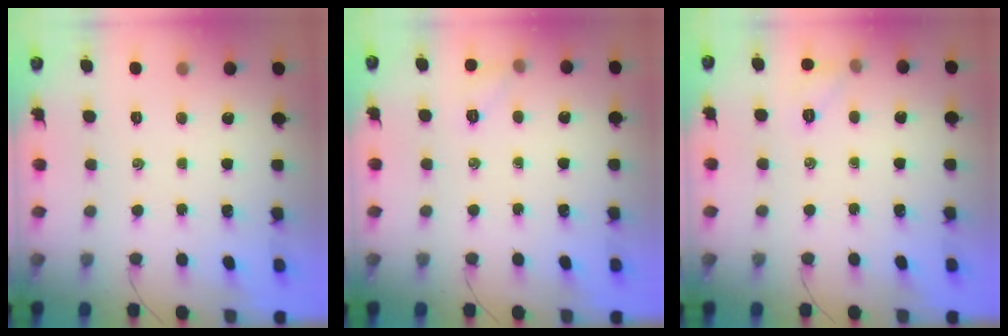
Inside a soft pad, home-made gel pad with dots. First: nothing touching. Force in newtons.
{"total": 5.9, "press": 5.7, "slide": 1.5}
{"total": 5.2, "press": 5.0, "slide": 1.4}